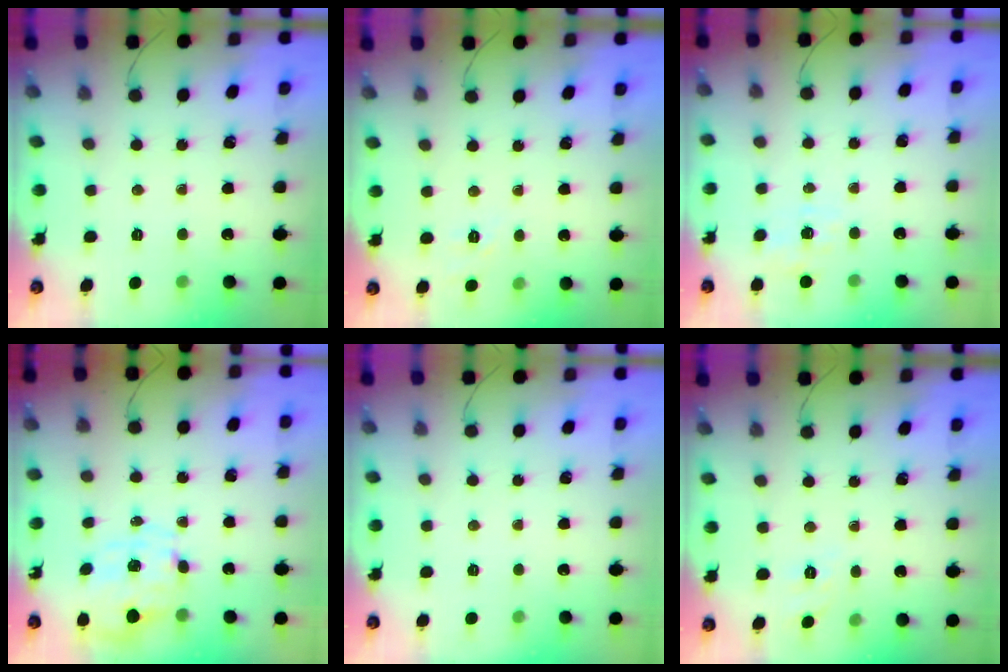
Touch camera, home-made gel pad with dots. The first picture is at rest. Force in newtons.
{"total": 1.8, "press": 0.3, "slide": 1.8}
{"total": 2.1, "press": 1.6, "slide": 1.4}
{"total": 1.8, "press": 1.4, "slide": 1.1}
{"total": 2.5, "press": 2.4, "slide": 0.5}
{"total": 1.7, "press": 0.0, "slide": 1.7}